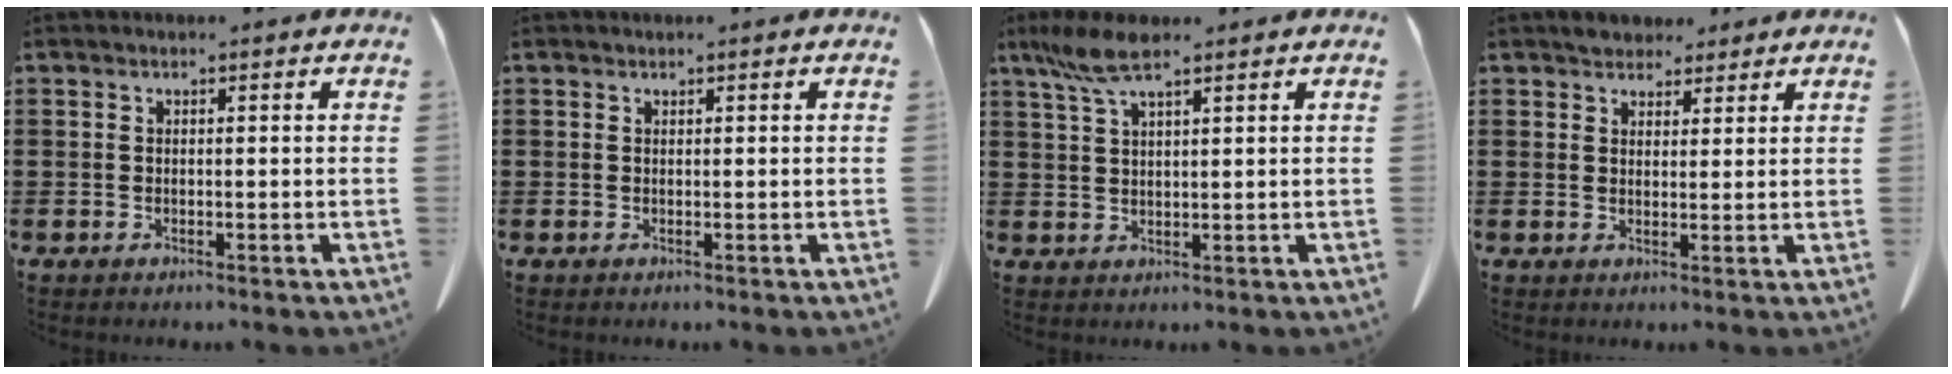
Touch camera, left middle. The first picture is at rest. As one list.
[{"total": 0.0}, {"total": 5.7, "force": [3.7, 1.2, 4.2], "torque": [-0.096, -0.005, 0.066]}, {"total": 3.1, "force": [2.7, 1.4, 0.1], "torque": [0.005, -0.002, 0.049]}]